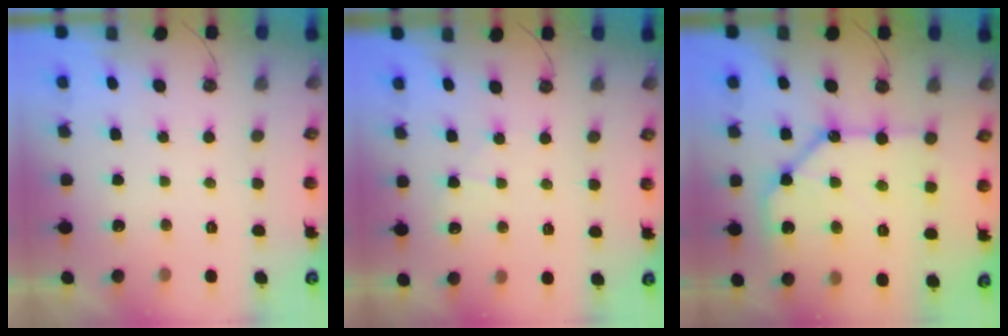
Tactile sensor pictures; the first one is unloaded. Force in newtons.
{"total": 5.0, "press": 4.9, "slide": 0.7}
{"total": 14.9, "press": 14.8, "slide": 1.3}